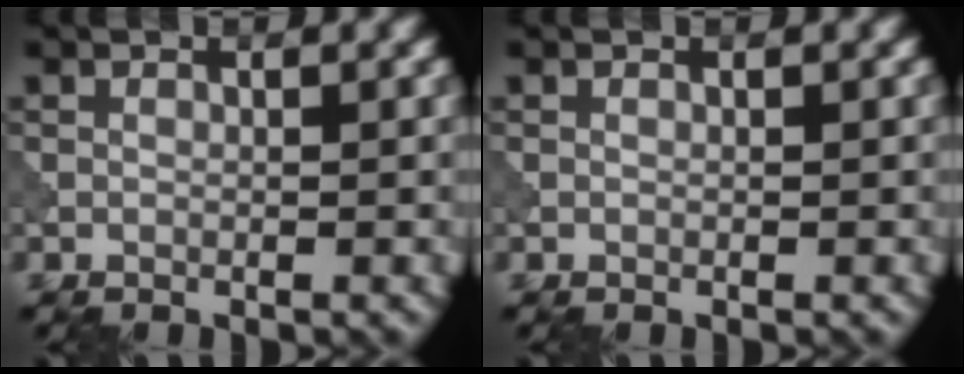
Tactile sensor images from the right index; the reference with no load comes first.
{"total": 0.0}